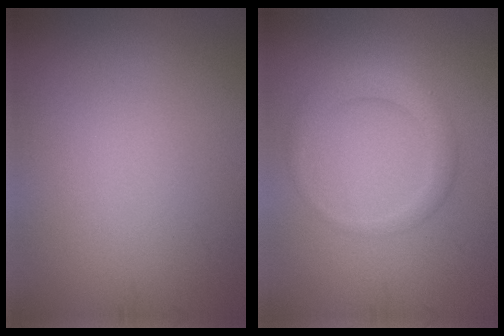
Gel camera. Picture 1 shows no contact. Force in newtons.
{"total": 2.6, "press": 2.6, "slide": 0.1}